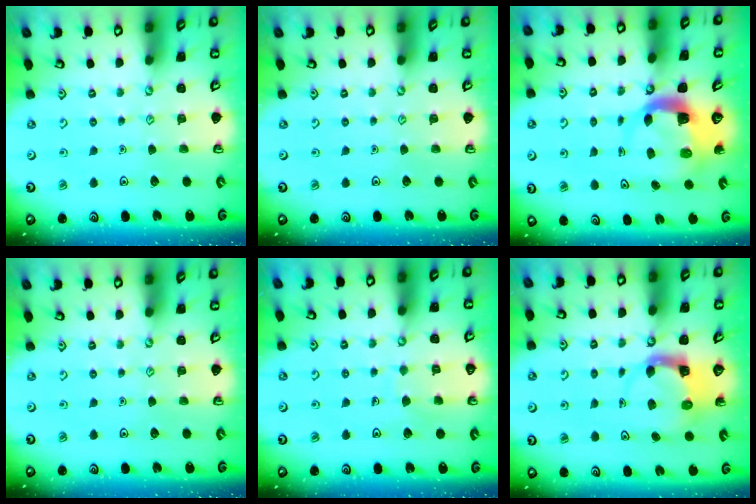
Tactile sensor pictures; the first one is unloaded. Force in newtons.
{"total": 0.0}
{"total": 5.2, "press": 5.1, "slide": 0.6}
{"total": 0.0}
{"total": 4.8, "press": 4.8, "slide": 0.4}
{"total": 3.9, "press": 3.8, "slide": 0.5}